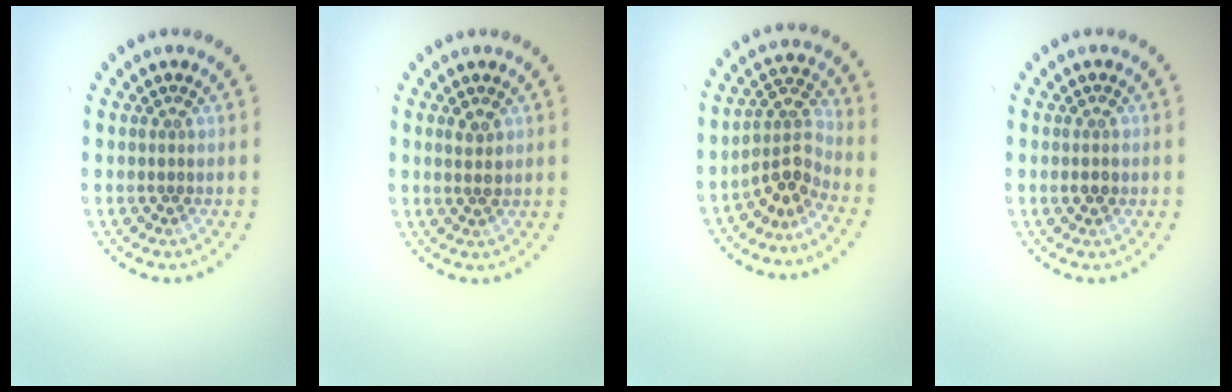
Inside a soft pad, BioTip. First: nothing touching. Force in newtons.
{"total": 1.4, "press": 1.4, "slide": 0.2}
{"total": 3.1, "press": 2.3, "slide": 2.1}
{"total": 1.4, "press": 1.4, "slide": 0.2}